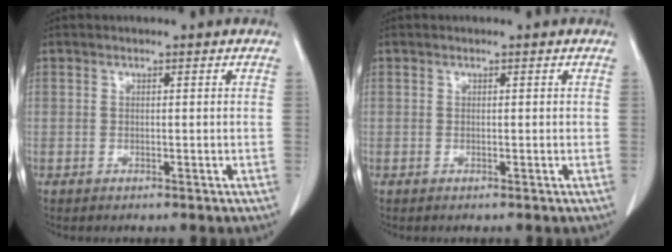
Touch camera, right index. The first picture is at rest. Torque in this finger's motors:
{"motor_torque": [-0.06, 0.02, 0.02, 0.01]}